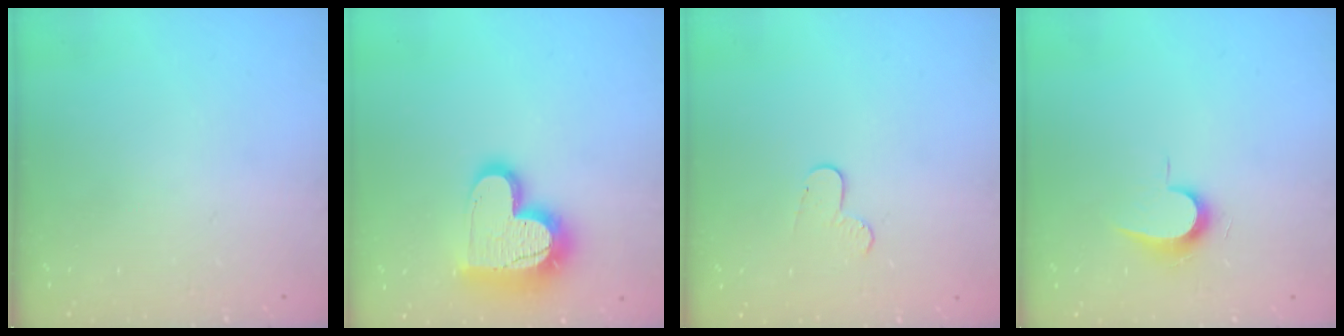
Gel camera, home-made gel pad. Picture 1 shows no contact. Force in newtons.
{"total": 17.7, "press": 17.7, "slide": 1.5}
{"total": 5.7, "press": 5.7, "slide": 0.5}
{"total": 6.9, "press": 6.9, "slide": 0.6}